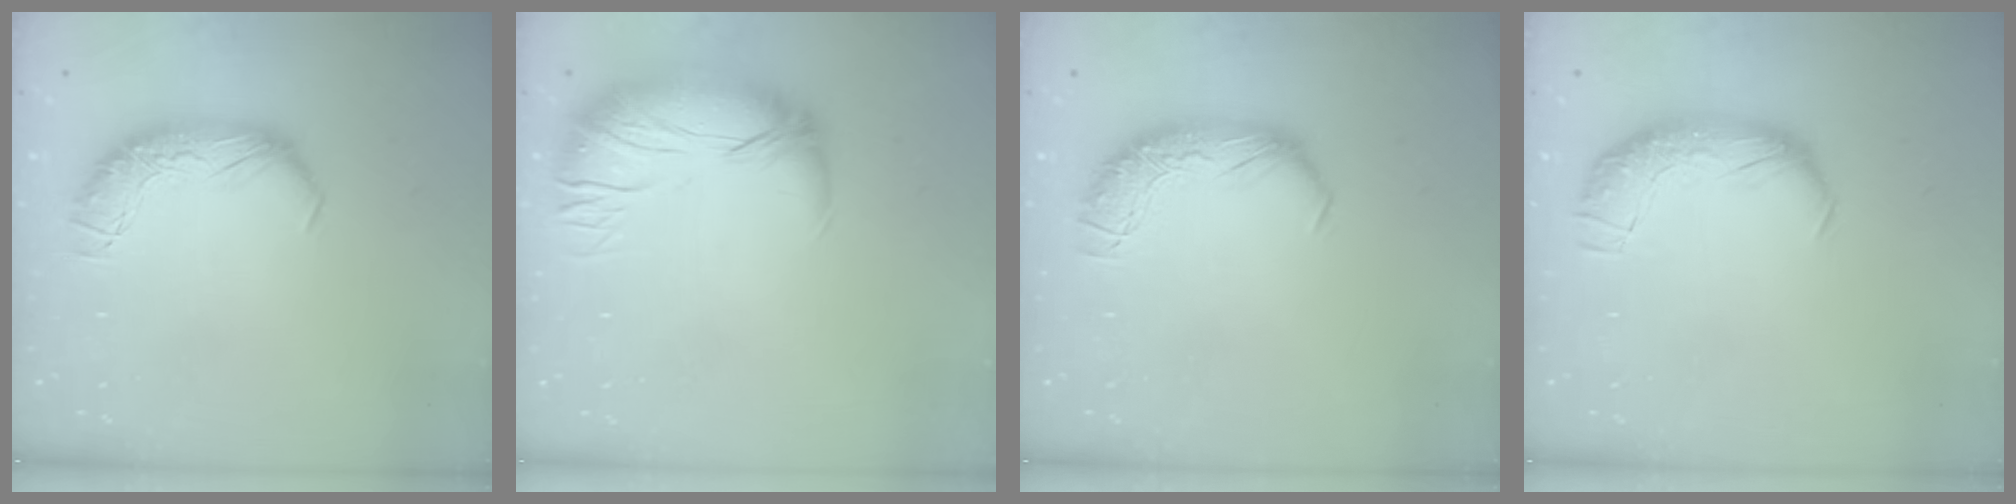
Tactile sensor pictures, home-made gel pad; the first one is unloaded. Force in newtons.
{"total": 2.8, "press": 0.1, "slide": 2.8}
{"total": 0.0}
{"total": 2.3, "press": 0.9, "slide": 2.2}